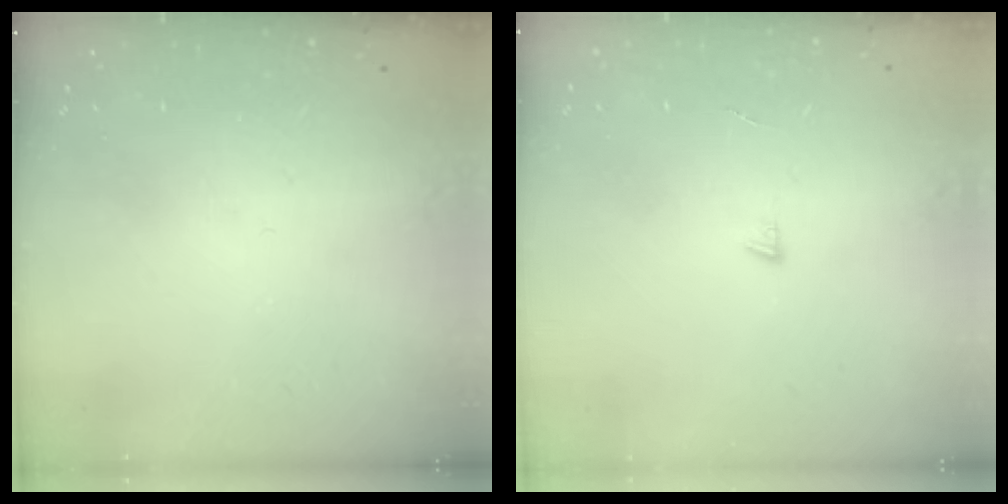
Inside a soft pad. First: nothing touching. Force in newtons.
{"total": 4.1, "press": 4.1, "slide": 0.4}